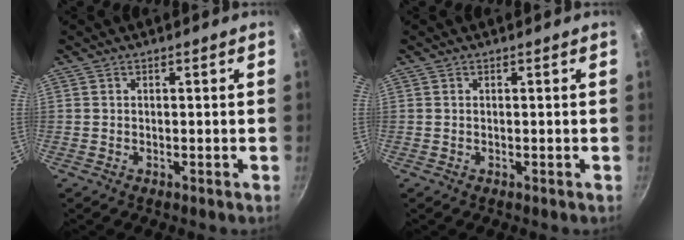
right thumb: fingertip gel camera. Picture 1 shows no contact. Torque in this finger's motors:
{"motor_torque": [-0.67, 0.48, -0.28, 0.00, 0.04]}